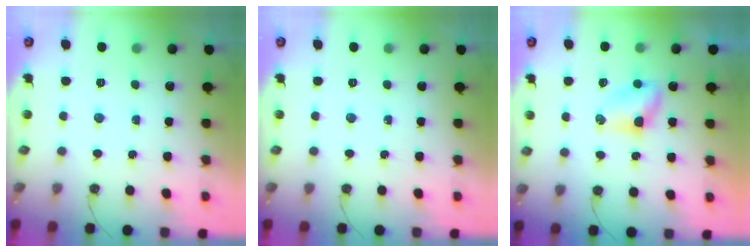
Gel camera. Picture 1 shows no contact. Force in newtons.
{"total": 0.0}
{"total": 4.2, "press": 4.2, "slide": 0.4}